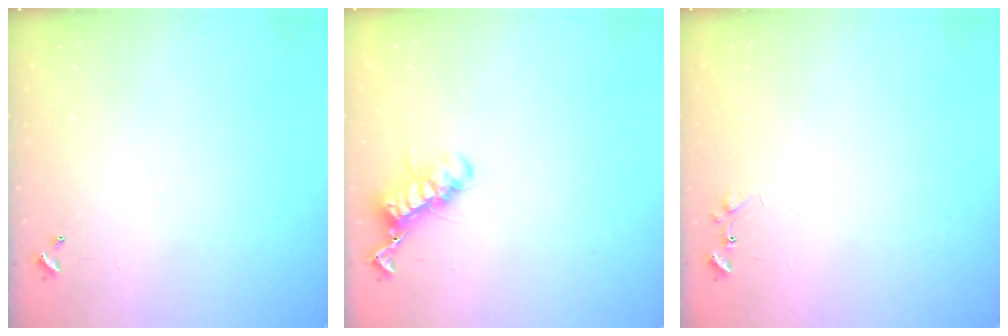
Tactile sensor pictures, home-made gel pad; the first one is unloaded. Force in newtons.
{"total": 11.9, "press": 11.9, "slide": 0.8}
{"total": 7.1, "press": 7.0, "slide": 0.5}